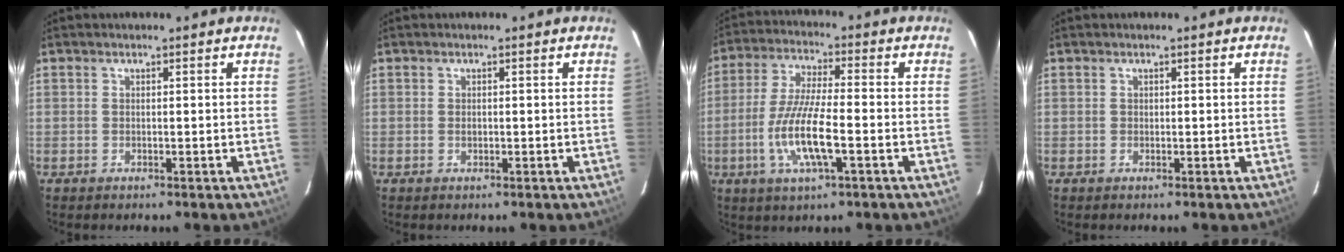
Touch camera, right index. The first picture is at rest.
{"total": 0.8, "force": [-0.1, 0.6, 0.4], "torque": [-0.007, 0.001, -0.001]}
{"total": 11.8, "force": [-3.6, 2.4, 10.9], "torque": [-0.225, -0.008, -0.070]}
{"total": 0.0}